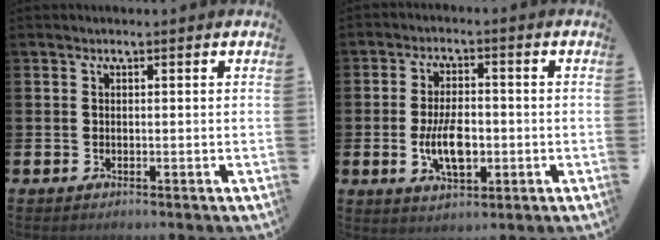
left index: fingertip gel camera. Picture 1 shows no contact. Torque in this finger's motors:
{"motor_torque": [1.78, 0.33, 1.00, 0.21]}